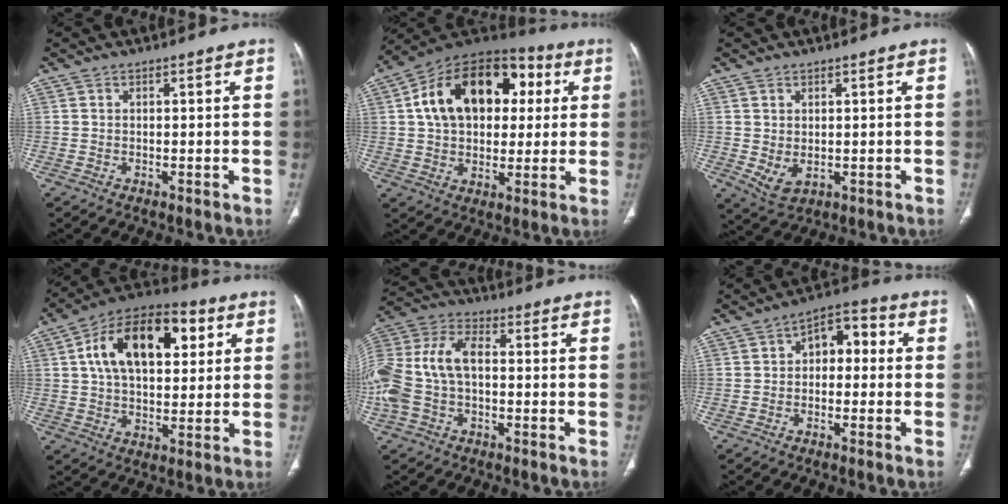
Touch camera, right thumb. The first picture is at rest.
{"total": 22.2, "force": [4.6, 14.9, 15.8], "torque": [-0.229, 0.025, 0.066]}
{"total": 4.0, "force": [-0.2, 2.6, 3.0], "torque": [-0.056, -0.006, 0.014]}
{"total": 20.0, "force": [5.8, 11.3, 15.5], "torque": [-0.222, 0.013, 0.084]}
{"total": 15.8, "force": [-0.9, 9.9, 12.3], "torque": [-0.281, 0.037, -0.017]}
{"total": 6.4, "force": [0.3, 4.2, 4.8], "torque": [-0.041, 0.027, -0.009]}